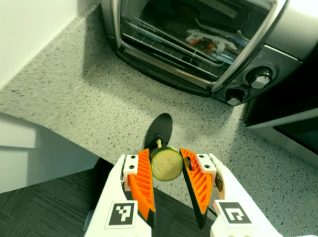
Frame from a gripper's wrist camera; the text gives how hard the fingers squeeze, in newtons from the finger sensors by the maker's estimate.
{"total": 9.1, "left": 8.6, "right": 9.6}